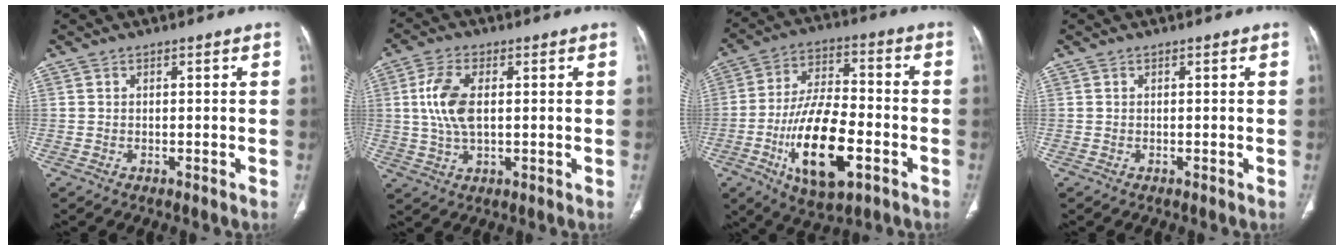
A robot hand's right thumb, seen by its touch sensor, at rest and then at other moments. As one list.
[{"total": 8.5, "force": [1.1, 4.4, 7.2], "torque": [-0.157, 0.002, 0.022]}, {"total": 18.1, "force": [-6.3, 8.0, 15.0], "torque": [-0.260, 0.024, -0.100]}, {"total": 0.0}]